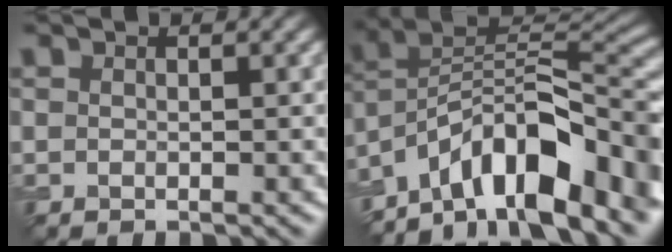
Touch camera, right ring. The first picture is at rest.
{"total": 12.9, "force": [-8.0, 5.3, 8.6], "torque": [-0.126, 0.030, -0.145]}